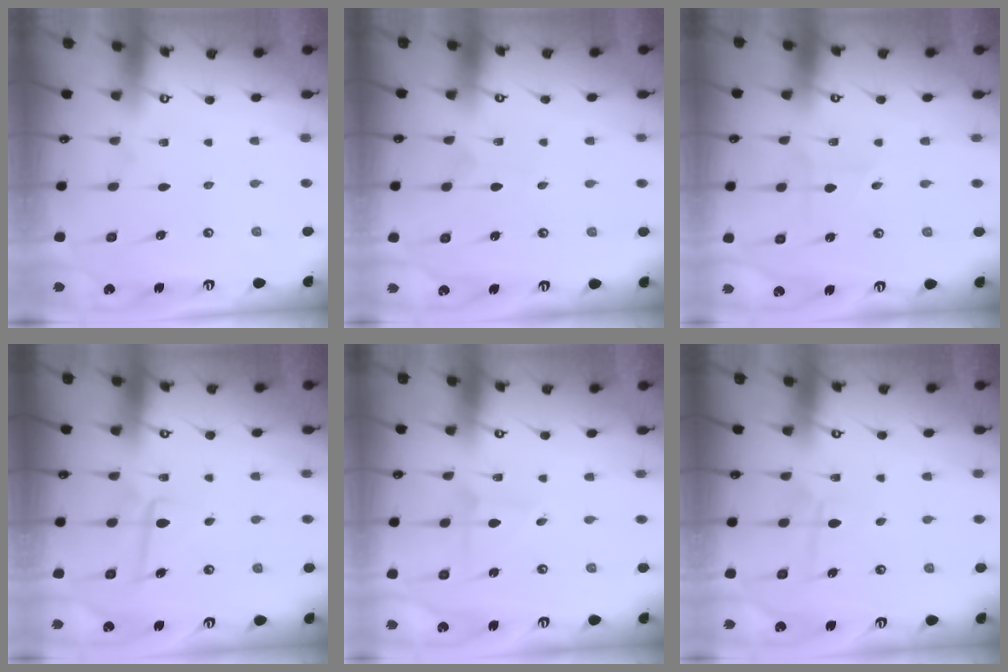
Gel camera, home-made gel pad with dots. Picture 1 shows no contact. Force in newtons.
{"total": 2.9, "press": 2.8, "slide": 0.2}
{"total": 1.2, "press": 1.2, "slide": 0.2}
{"total": 6.2, "press": 6.1, "slide": 1.1}
{"total": 2.1, "press": 2.1, "slide": 0.2}
{"total": 5.8, "press": 5.8, "slide": 0.6}